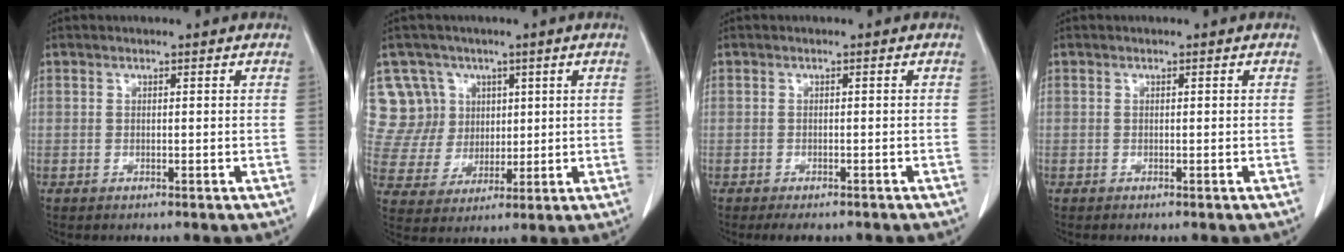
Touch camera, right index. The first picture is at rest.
{"total": 9.8, "force": [4.4, 8.8, 0.2], "torque": [-0.009, 0.029, 0.095]}
{"total": 3.5, "force": [-2.9, 1.2, 1.5], "torque": [-0.014, -0.004, -0.035]}
{"total": 0.0}